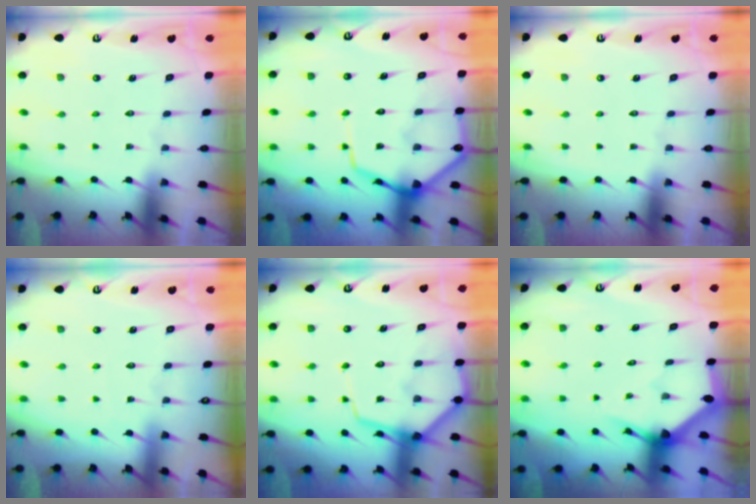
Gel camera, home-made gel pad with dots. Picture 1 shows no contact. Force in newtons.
{"total": 11.1, "press": 11.1, "slide": 1.1}
{"total": 0.0}
{"total": 2.1, "press": 2.1, "slide": 0.2}
{"total": 10.7, "press": 10.6, "slide": 1.2}
{"total": 3.4, "press": 3.4, "slide": 0.1}